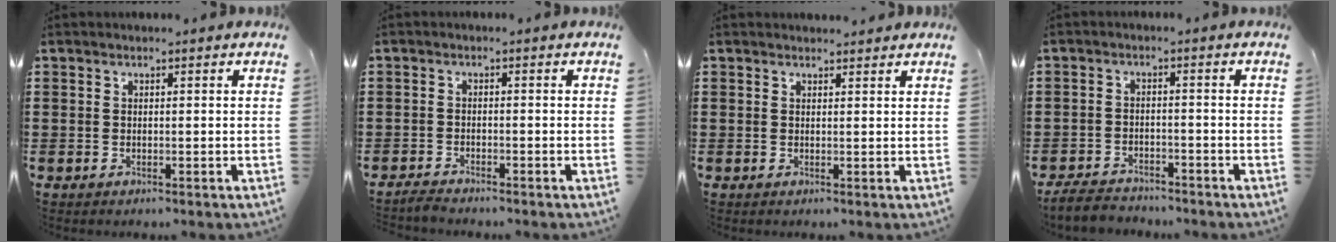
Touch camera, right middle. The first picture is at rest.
{"total": 1.6, "force": [-1.5, 0.1, 0.4], "torque": [-0.010, 0.002, -0.030]}
{"total": 1.1, "force": [1.1, 0.0, 0.0], "torque": [-0.002, -0.003, 0.021]}
{"total": 3.5, "force": [-3.4, 0.8, 0.4], "torque": [-0.018, 0.002, -0.074]}